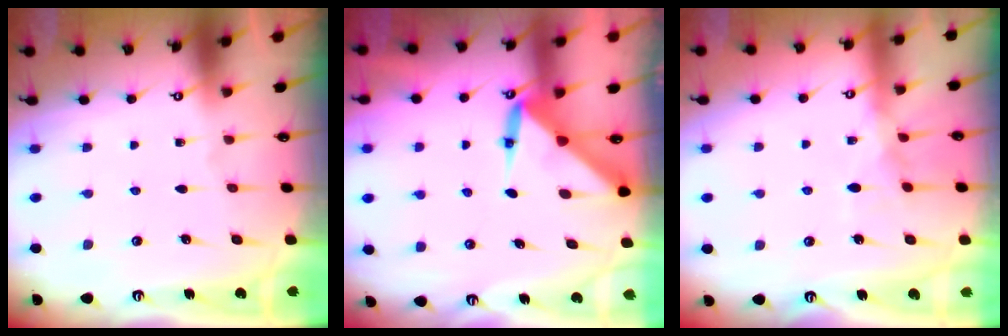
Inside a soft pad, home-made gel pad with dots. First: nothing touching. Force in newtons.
{"total": 3.9, "press": 3.9, "slide": 0.3}
{"total": 9.1, "press": 9.1, "slide": 0.8}